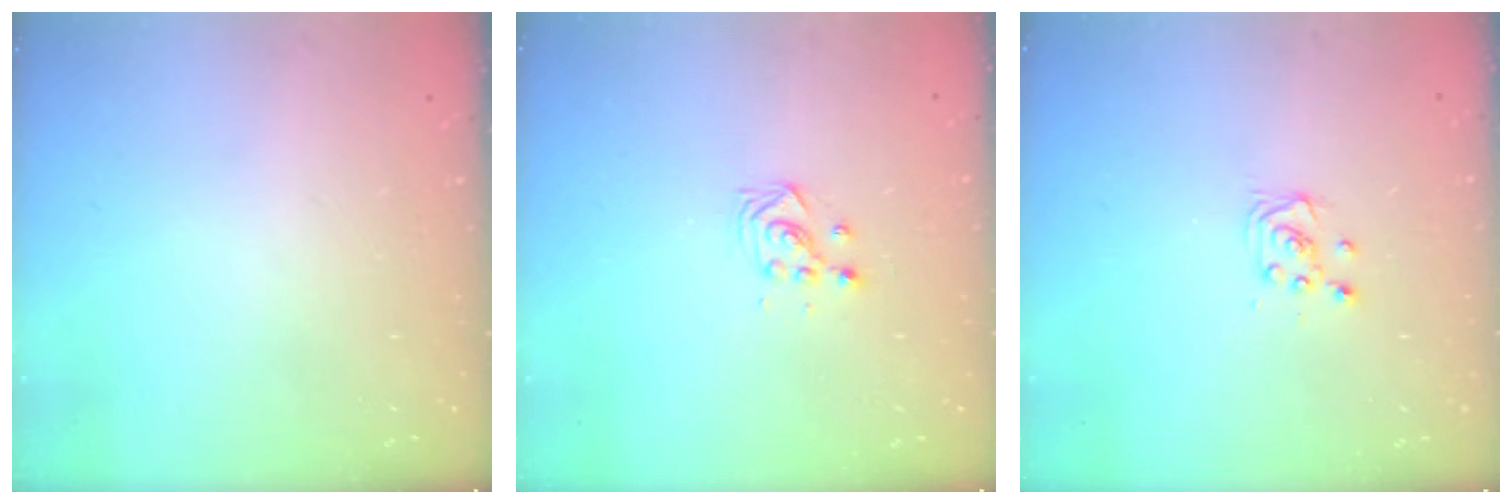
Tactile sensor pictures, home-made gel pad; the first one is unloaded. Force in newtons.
{"total": 2.9, "press": 2.9, "slide": 0.3}
{"total": 3.4, "press": 3.4, "slide": 0.4}